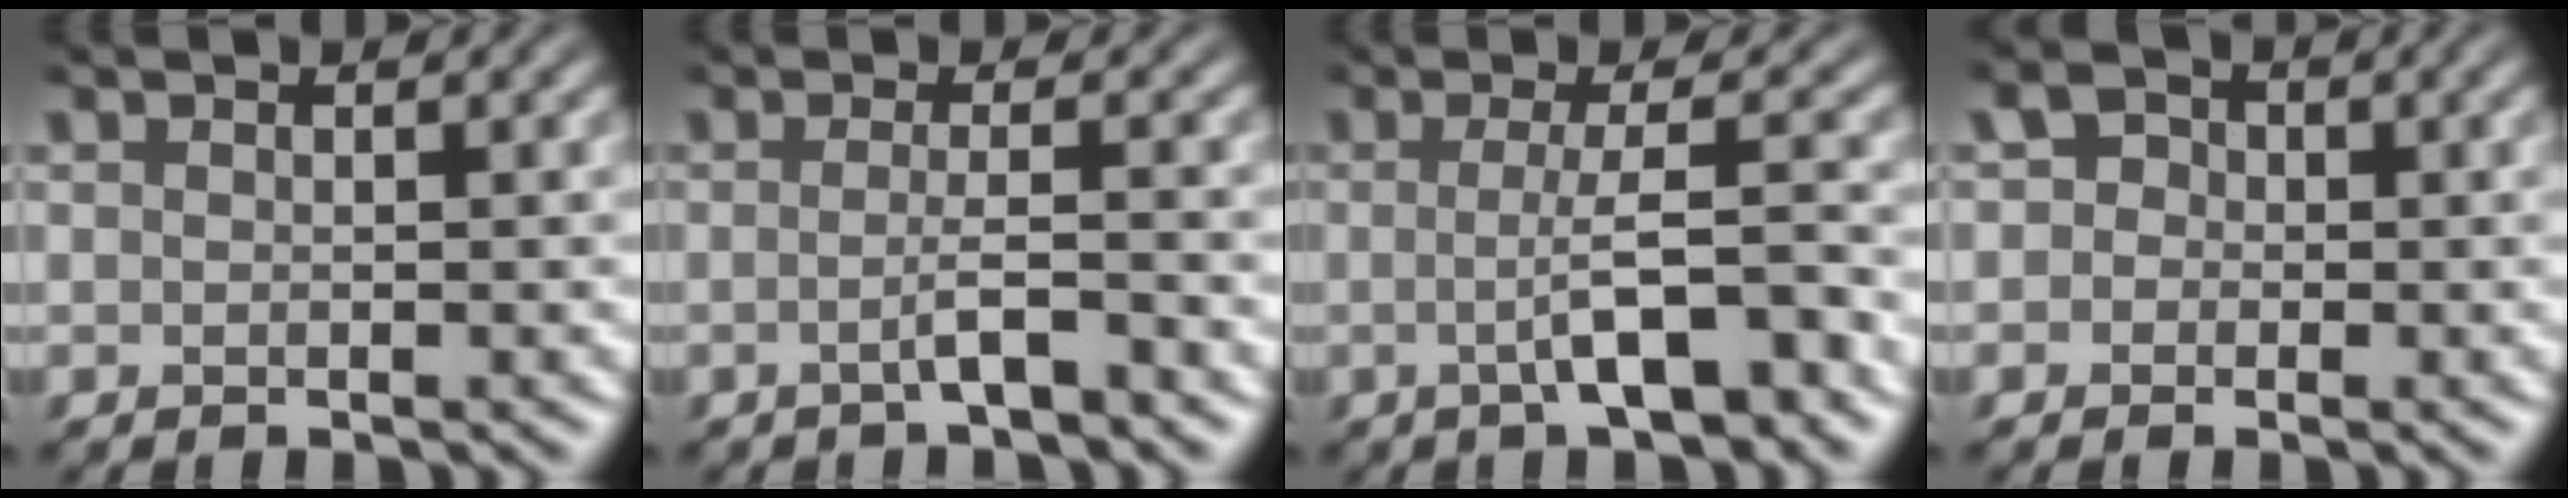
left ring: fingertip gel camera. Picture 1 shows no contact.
{"total": 2.5, "force": [-0.8, 0.4, 2.3], "torque": [-0.034, 0.002, -0.022]}
{"total": 5.1, "force": [-0.9, 1.1, 4.9], "torque": [-0.072, 0.002, -0.019]}
{"total": 1.6, "force": [0.0, 1.6, 0.5], "torque": [0.005, 0.003, -0.008]}